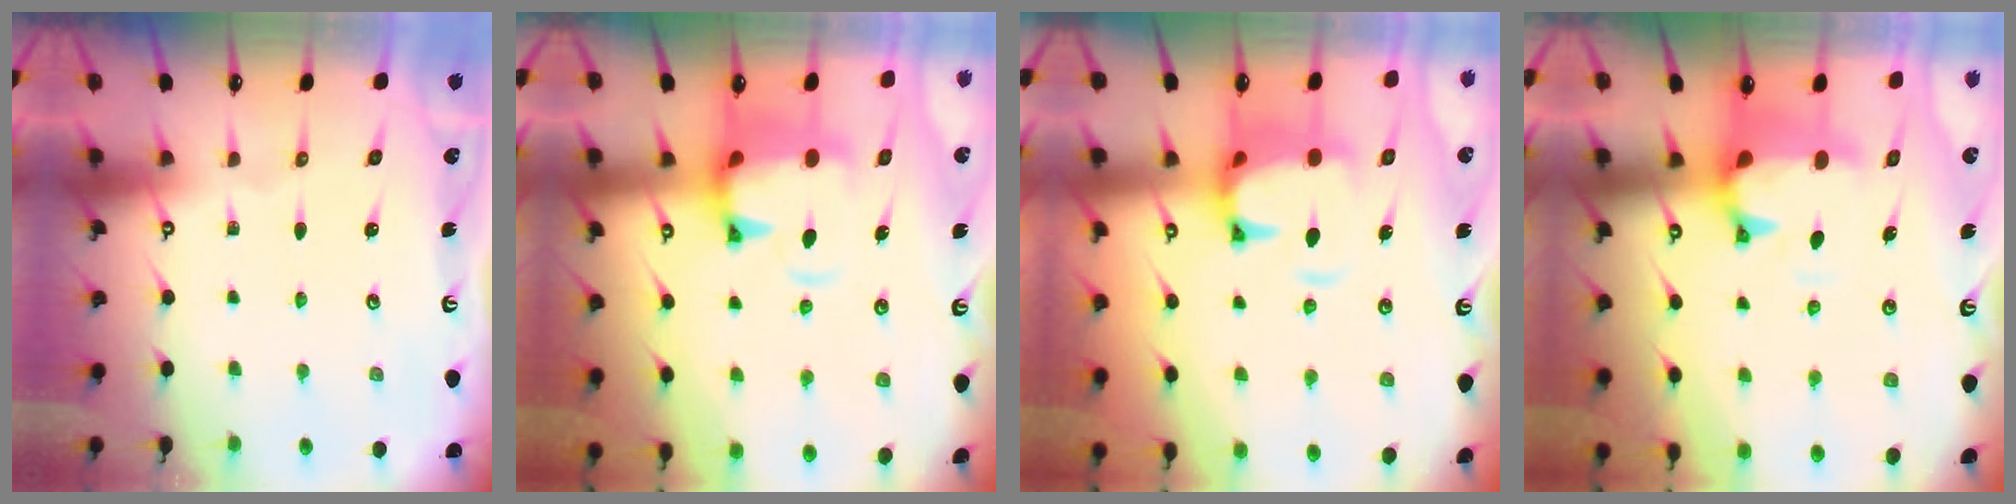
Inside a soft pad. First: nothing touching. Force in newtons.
{"total": 2.8, "press": 2.4, "slide": 1.4}
{"total": 4.5, "press": 4.2, "slide": 1.6}
{"total": 1.1, "press": 0.1, "slide": 1.1}